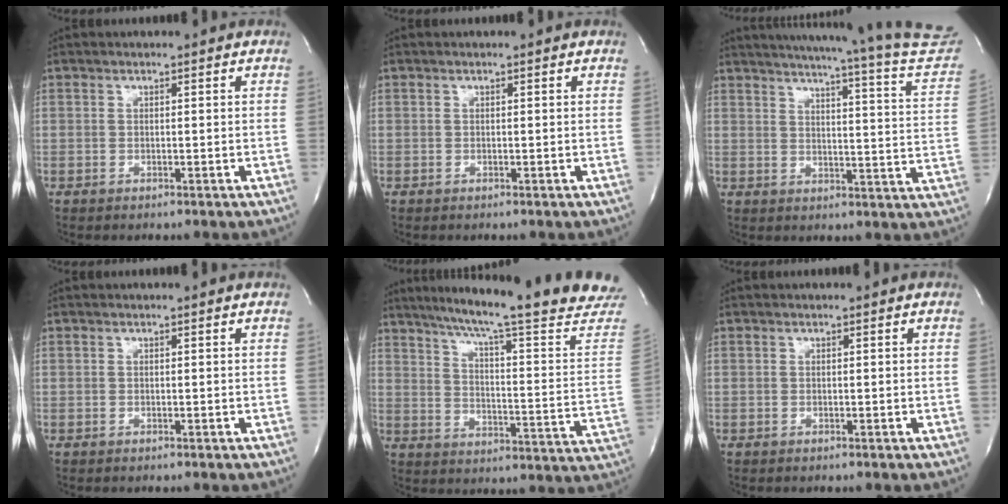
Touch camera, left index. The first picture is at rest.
{"total": 0.0}
{"total": 26.8, "force": [24.8, -0.5, 10.1], "torque": [-0.146, -0.098, 0.287]}
{"total": 0.0}
{"total": 25.5, "force": [21.7, 0.1, 13.5], "torque": [-0.202, -0.059, 0.276]}
{"total": 0.0}